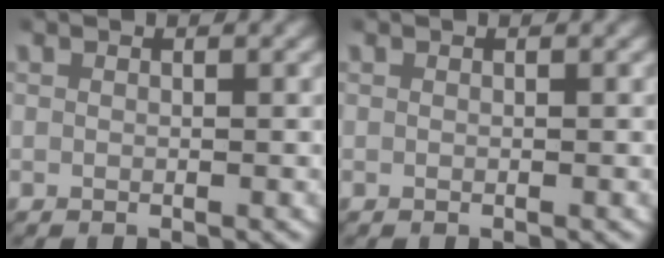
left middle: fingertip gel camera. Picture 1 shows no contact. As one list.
[{"total": 0.0}]